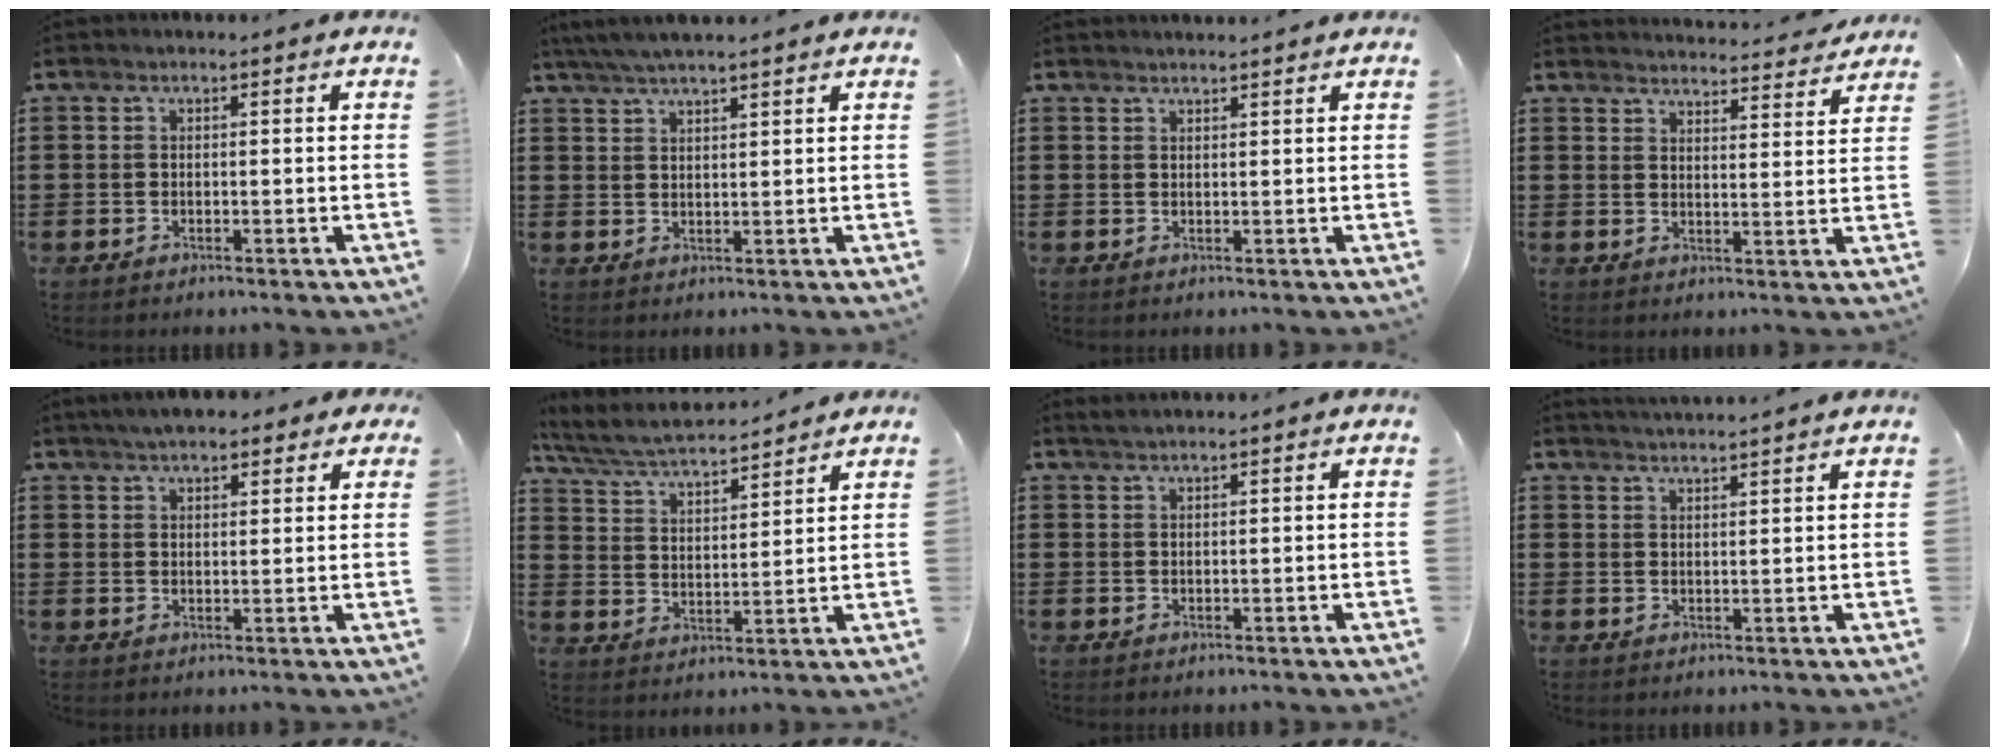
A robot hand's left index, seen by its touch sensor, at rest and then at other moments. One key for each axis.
{"total": 3.7, "fx": 3.3, "fy": 0.0, "fz": 1.6, "tx": -0.040, "ty": -0.002, "tz": 0.061}
{"total": 1.3, "fx": 1.3, "fy": -0.1, "fz": 0.1, "tx": -0.003, "ty": -0.001, "tz": 0.025}
{"total": 3.9, "fx": 3.8, "fy": -0.3, "fz": 0.0, "tx": -0.007, "ty": -0.028, "tz": 0.066}
{"total": 4.1, "fx": 3.5, "fy": 1.3, "fz": 1.8, "tx": -0.045, "ty": 0.005, "tz": 0.064}
{"total": 5.6, "fx": 5.2, "fy": 0.4, "fz": 1.9, "tx": -0.061, "ty": -0.029, "tz": 0.088}
{"total": 1.2, "fx": 1.0, "fy": -0.1, "fz": 0.7, "tx": -0.013, "ty": 0.001, "tz": 0.019}
{"total": 2.3, "fx": 2.2, "fy": -0.5, "fz": 0.1, "tx": -0.007, "ty": -0.008, "tz": 0.043}